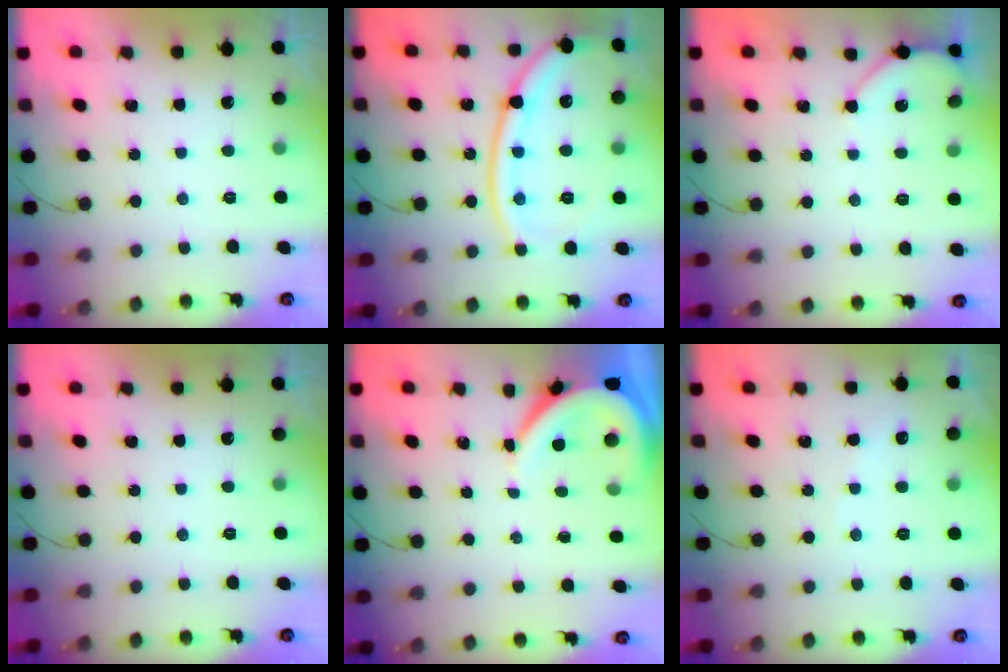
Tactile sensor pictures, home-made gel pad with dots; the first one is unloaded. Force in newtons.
{"total": 17.6, "press": 17.5, "slide": 2.0}
{"total": 3.3, "press": 3.2, "slide": 0.4}
{"total": 0.0}
{"total": 6.2, "press": 6.2, "slide": 0.9}
{"total": 1.8, "press": 1.7, "slide": 0.3}